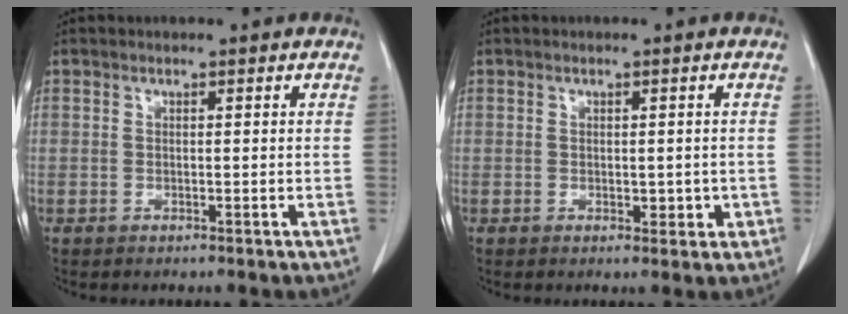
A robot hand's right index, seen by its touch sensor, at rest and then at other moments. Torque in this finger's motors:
{"motor_torque": [0.01, 0.10, 0.11, 0.01]}